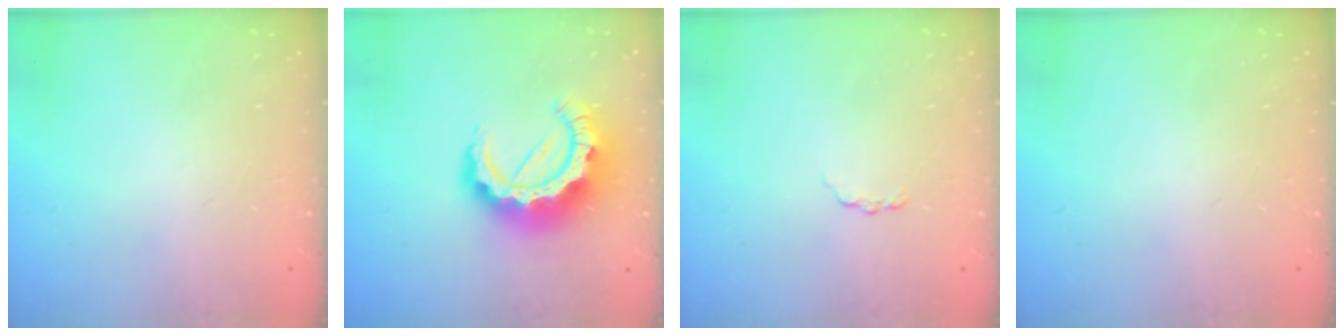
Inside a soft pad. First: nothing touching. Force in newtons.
{"total": 16.9, "press": 16.8, "slide": 1.5}
{"total": 2.8, "press": 2.7, "slide": 0.4}
{"total": 0.0}